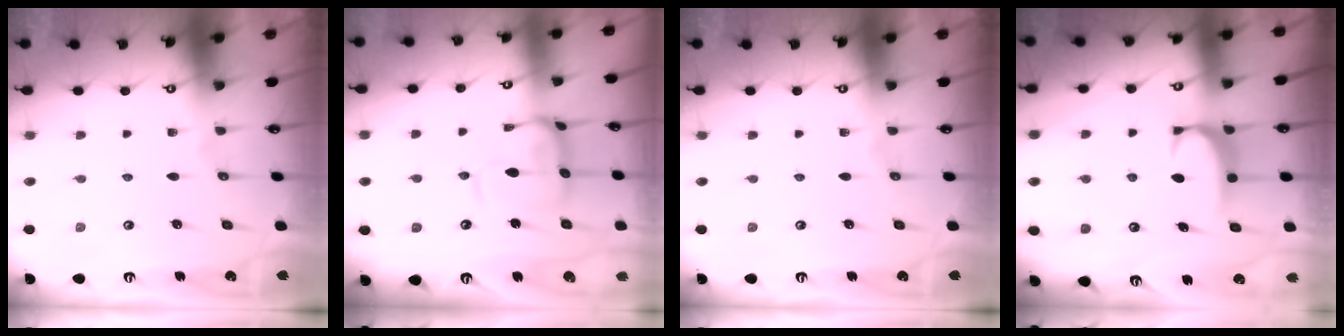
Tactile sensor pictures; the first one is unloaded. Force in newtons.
{"total": 8.1, "press": 8.0, "slide": 1.2}
{"total": 0.0}
{"total": 1.9, "press": 1.8, "slide": 0.5}